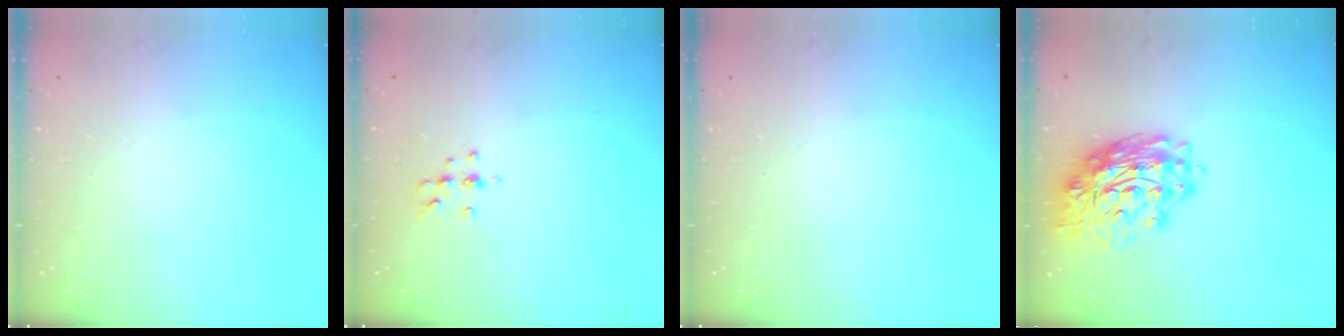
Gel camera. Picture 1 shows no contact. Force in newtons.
{"total": 5.4, "press": 5.2, "slide": 1.4}
{"total": 0.0}
{"total": 16.8, "press": 16.7, "slide": 1.9}